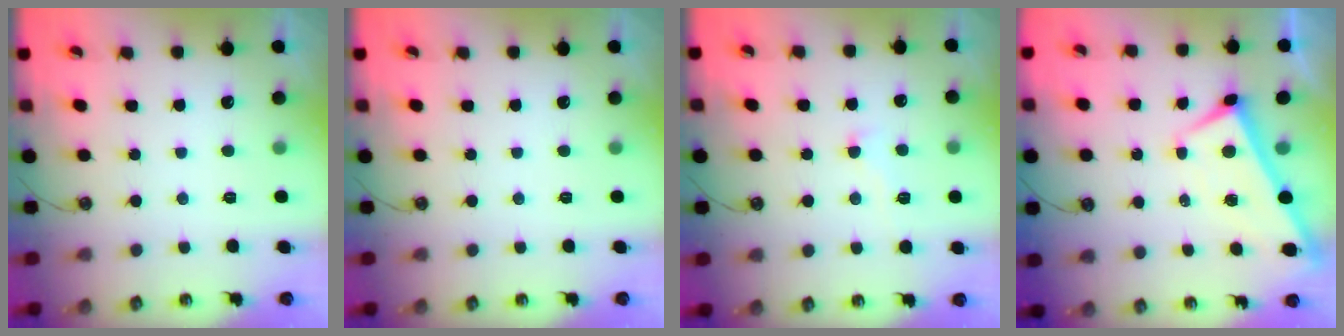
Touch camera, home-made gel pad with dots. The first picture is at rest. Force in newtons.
{"total": 0.0}
{"total": 0.8, "press": 0.7, "slide": 0.4}
{"total": 1.9, "press": 1.9, "slide": 0.2}